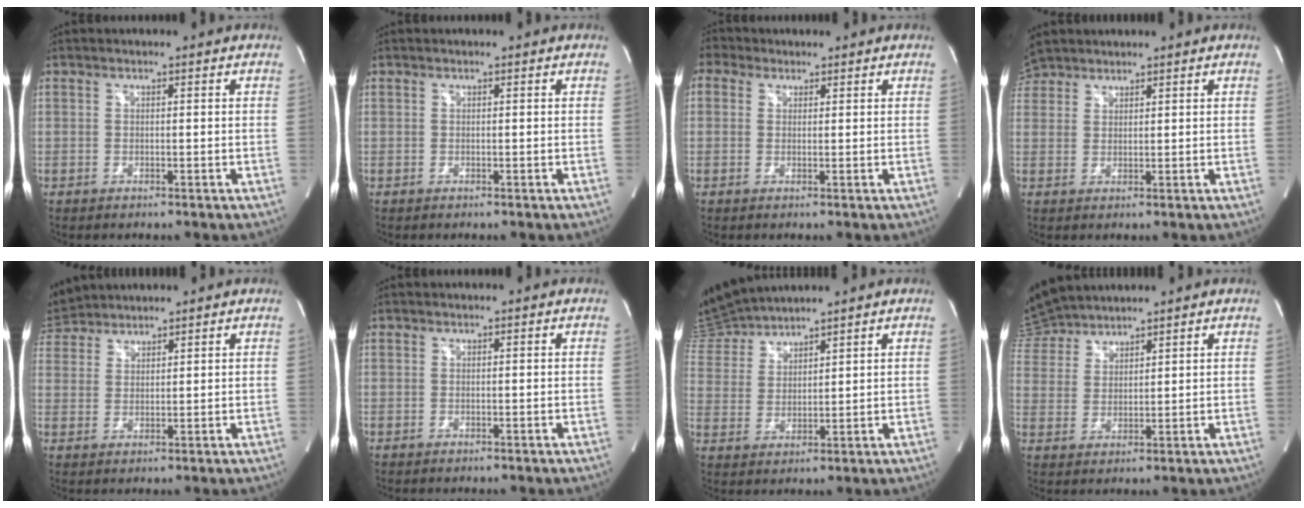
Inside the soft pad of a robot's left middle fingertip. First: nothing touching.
{"total": 0.0}
{"total": 2.7, "force": [1.6, 2.2, 0.3], "torque": [-0.010, 0.021, 0.028]}
{"total": 5.1, "force": [4.6, 2.2, 0.6], "torque": [-0.025, 0.021, 0.098]}
{"total": 7.1, "force": [6.7, 2.3, 1.0], "torque": [-0.030, 0.031, 0.133]}
{"total": 0.0}
{"total": 8.1, "force": [8.0, -0.1, 0.9], "torque": [-0.040, 0.017, 0.172]}
{"total": 8.9, "force": [8.6, 1.8, 1.3], "torque": [-0.043, 0.023, 0.179]}